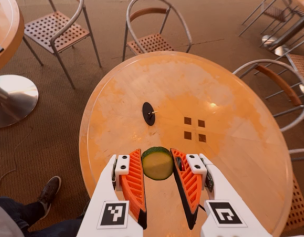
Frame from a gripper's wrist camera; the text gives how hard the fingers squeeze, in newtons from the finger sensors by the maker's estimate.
{"total": 8.0, "left": 8.0, "right": 8.0}